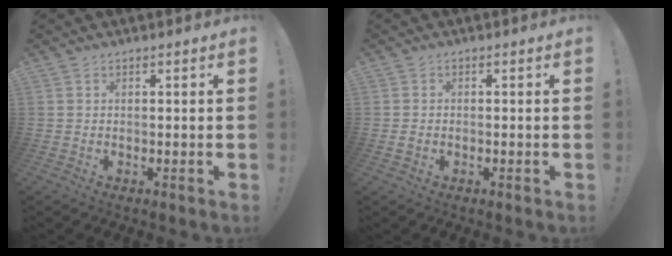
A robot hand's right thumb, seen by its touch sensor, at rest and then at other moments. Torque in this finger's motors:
{"motor_torque": [-0.19, -0.08, -0.18, 0.30, 0.01]}